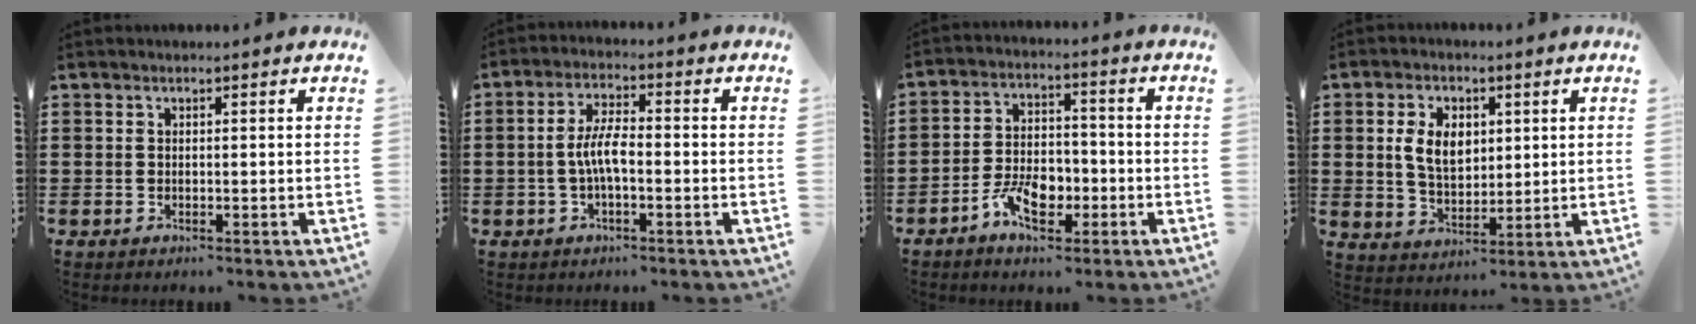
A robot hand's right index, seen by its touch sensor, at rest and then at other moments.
{"total": 5.4, "force": [-1.0, 1.6, 5.1], "torque": [-0.111, 0.000, -0.025]}
{"total": 6.9, "force": [-3.3, 4.0, 4.6], "torque": [-0.089, 0.014, -0.060]}
{"total": 6.5, "force": [1.2, 4.3, 4.7], "torque": [-0.104, 0.008, 0.016]}